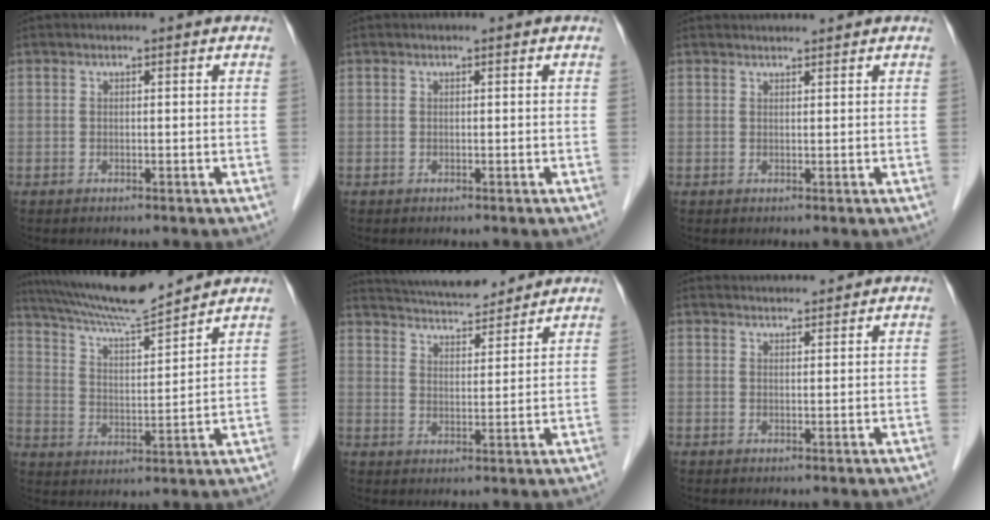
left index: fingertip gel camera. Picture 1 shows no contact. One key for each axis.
{"total": 0.0}
{"total": 1.7, "fx": 1.7, "fy": 0.0, "fz": 0.1, "tx": -0.004, "ty": 0.015, "tz": 0.032}
{"total": 13.3, "fx": 12.4, "fy": -0.2, "fz": 5.0, "tx": -0.099, "ty": 0.012, "tz": 0.213}
{"total": 12.0, "fx": 11.2, "fy": 2.1, "fz": 3.7, "tx": -0.069, "ty": 0.020, "tz": 0.179}
{"total": 3.7, "fx": 3.7, "fy": 0.2, "fz": 0.1, "tx": -0.009, "ty": 0.023, "tz": 0.058}